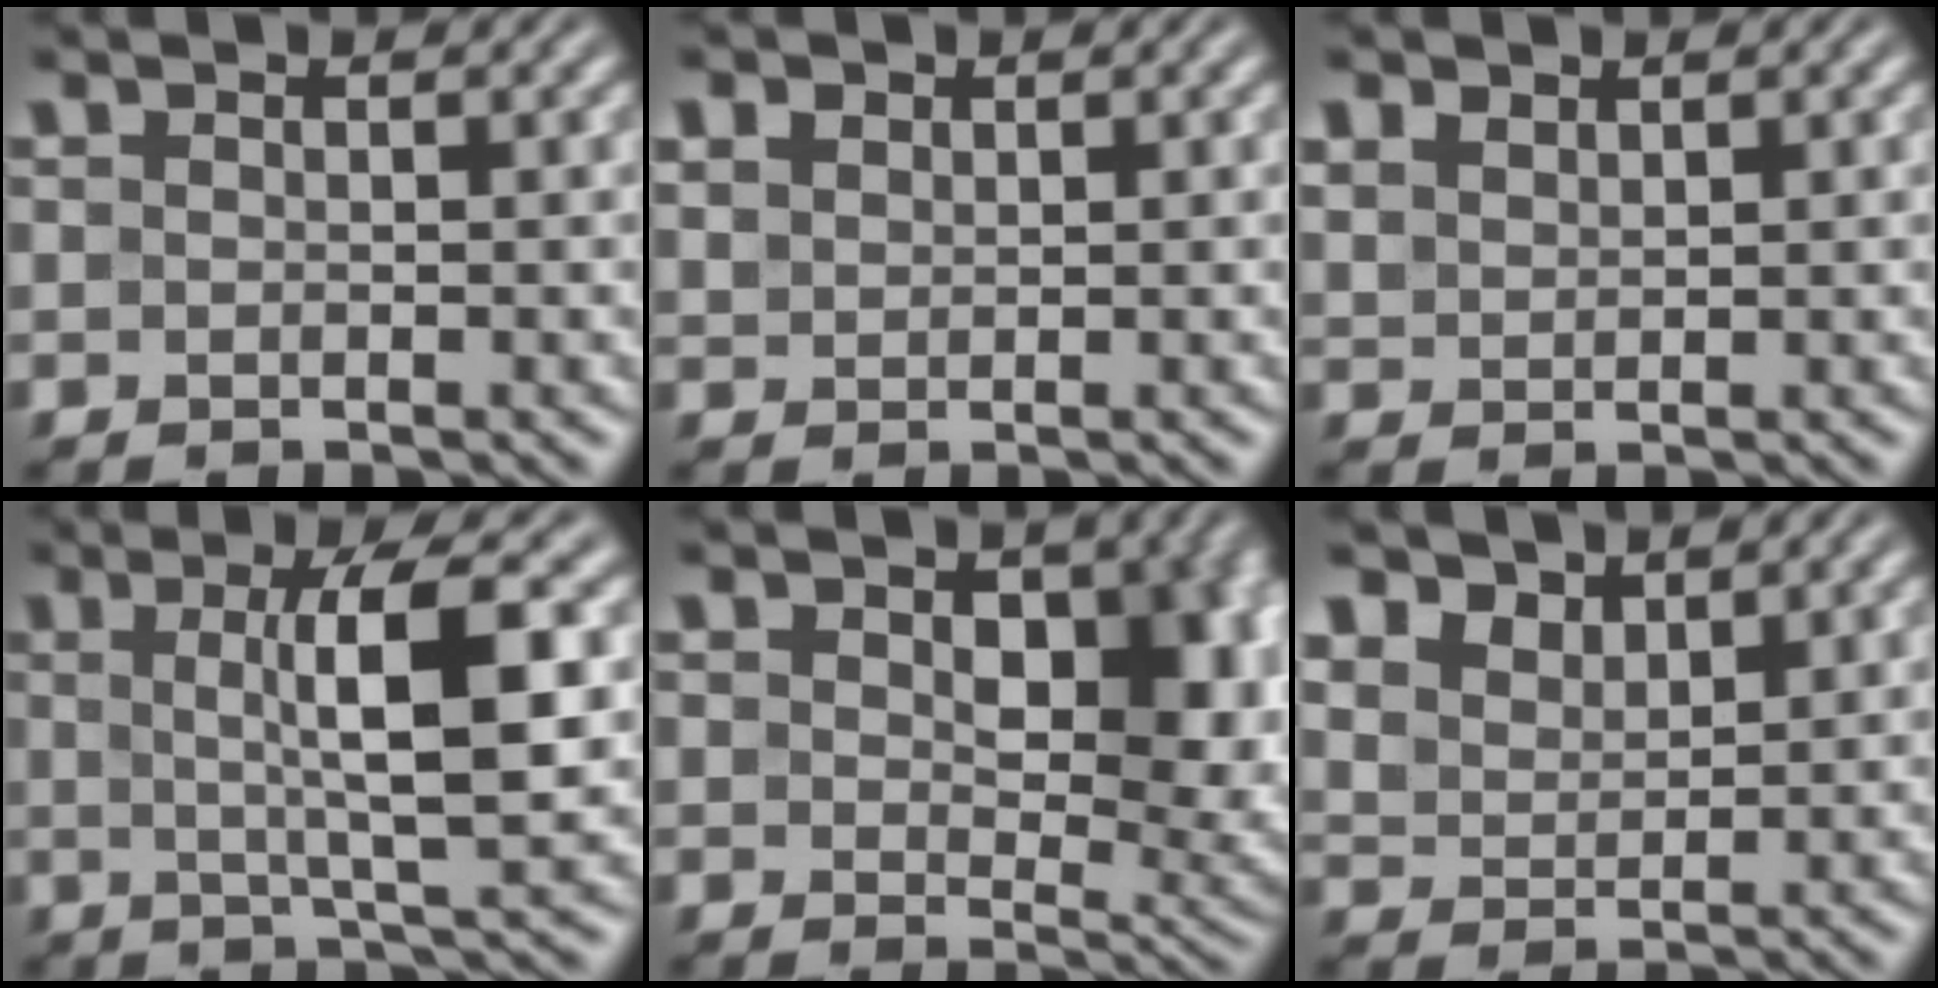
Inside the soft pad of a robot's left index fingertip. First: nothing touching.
{"total": 1.7, "force": [1.1, 1.1, 0.6], "torque": [-0.017, 0.002, 0.023]}
{"total": 1.8, "force": [1.4, 0.9, 0.6], "torque": [-0.020, 0.001, 0.033]}
{"total": 7.9, "force": [1.0, 1.6, 7.6], "torque": [-0.110, 0.009, 0.015]}
{"total": 9.1, "force": [1.8, 5.5, 7.1], "torque": [-0.088, -0.015, 0.030]}
{"total": 3.5, "force": [2.8, 1.9, 1.0], "torque": [-0.039, -0.004, 0.058]}